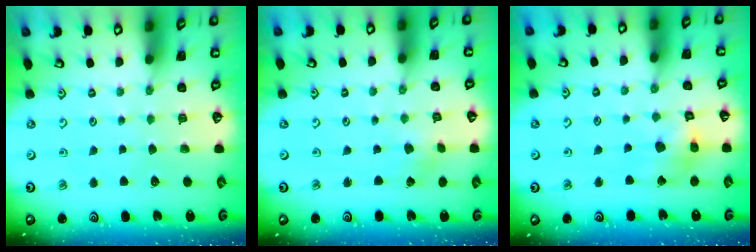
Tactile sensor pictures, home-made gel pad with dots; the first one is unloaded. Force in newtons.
{"total": 0.5, "press": 0.5, "slide": 0.0}
{"total": 11.7, "press": 11.6, "slide": 1.5}